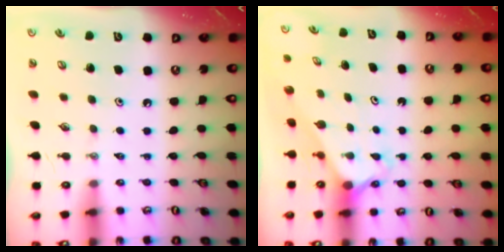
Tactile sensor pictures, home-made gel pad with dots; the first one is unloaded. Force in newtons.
{"total": 2.4, "press": 2.4, "slide": 0.2}